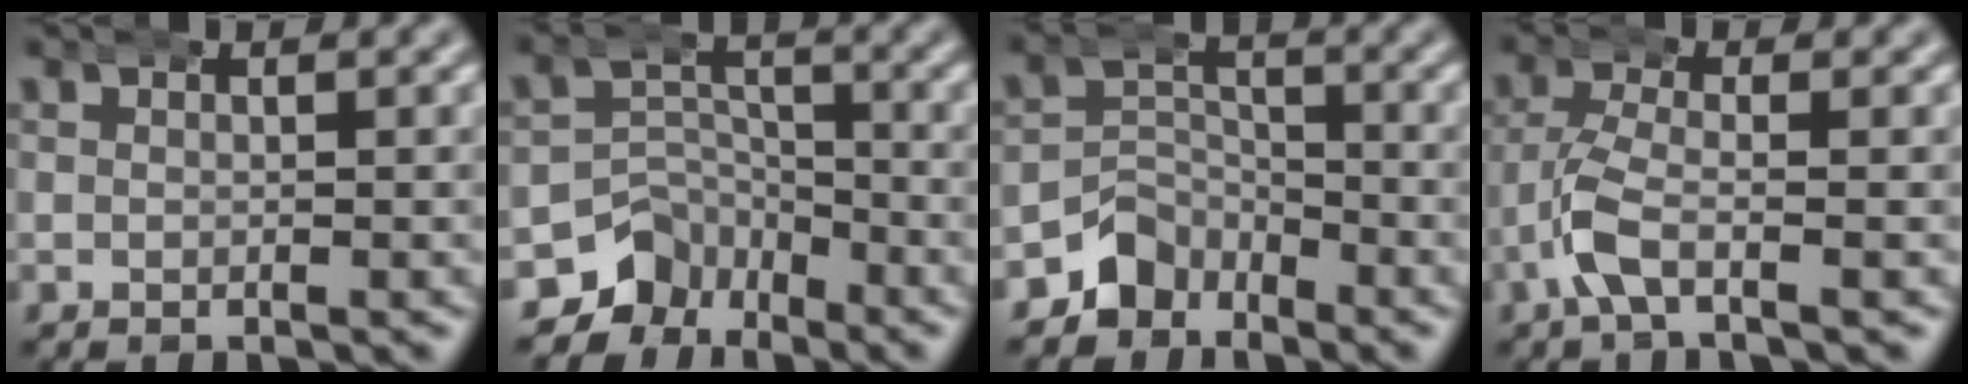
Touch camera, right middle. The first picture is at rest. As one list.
[{"total": 7.2, "force": [-4.0, 5.7, 1.9], "torque": [-0.041, -0.025, -0.078]}, {"total": 4.7, "force": [-3.0, 3.5, 1.0], "torque": [-0.028, -0.009, -0.063]}, {"total": 3.0, "force": [-1.5, 1.0, 2.4], "torque": [-0.063, -0.008, -0.028]}]